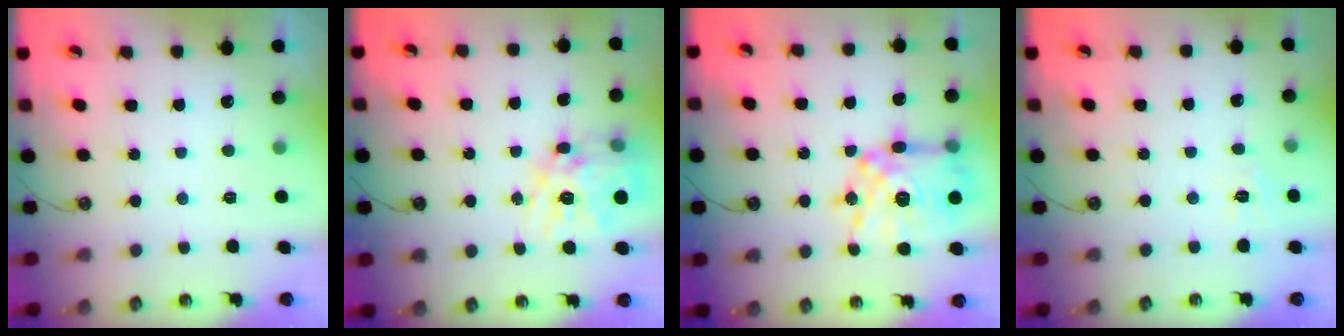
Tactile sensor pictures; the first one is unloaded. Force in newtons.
{"total": 16.4, "press": 16.3, "slide": 1.6}
{"total": 18.4, "press": 18.3, "slide": 2.2}
{"total": 3.8, "press": 3.8, "slide": 0.6}